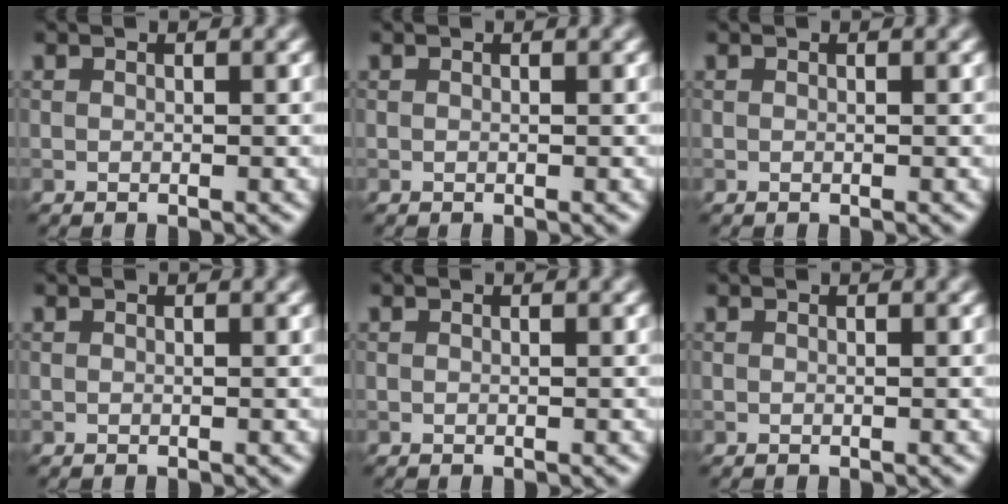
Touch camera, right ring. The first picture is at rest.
{"total": 0.0}
{"total": 0.0}
{"total": 0.0}
{"total": 0.0}
{"total": 0.0}